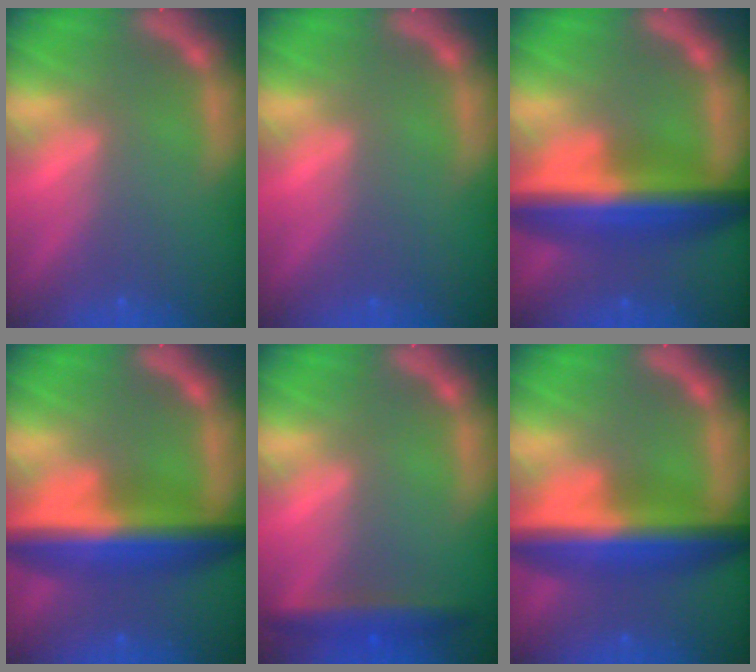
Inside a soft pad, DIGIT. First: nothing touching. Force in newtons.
{"total": 0.0}
{"total": 10.0}
{"total": 9.5}
{"total": 3.5}
{"total": 9.5}